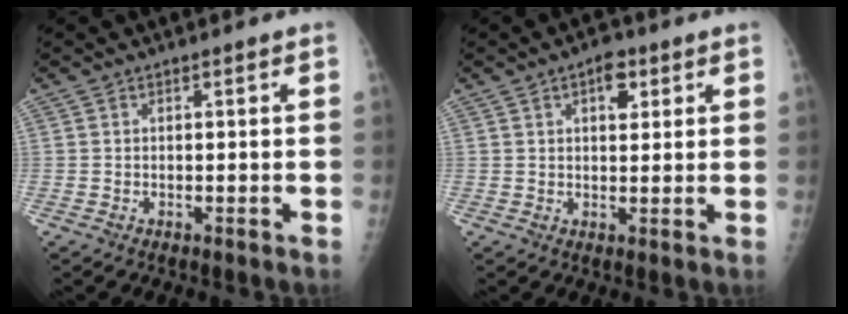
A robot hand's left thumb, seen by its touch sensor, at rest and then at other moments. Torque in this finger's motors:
{"motor_torque": [0.12, 0.41, 0.05, -0.05, 0.08]}